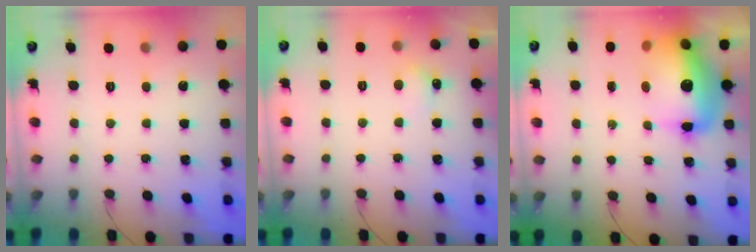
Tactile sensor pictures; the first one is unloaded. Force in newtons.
{"total": 4.1, "press": 3.9, "slide": 1.1}
{"total": 17.0, "press": 16.6, "slide": 3.9}